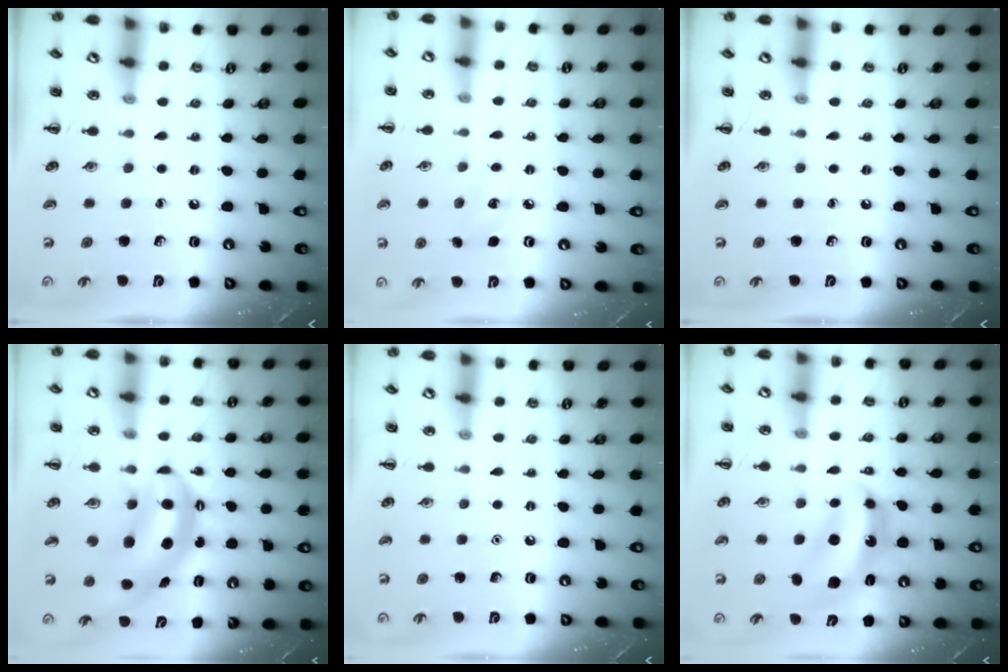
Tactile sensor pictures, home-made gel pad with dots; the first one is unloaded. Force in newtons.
{"total": 5.3, "press": 5.1, "slide": 1.5}
{"total": 0.0}
{"total": 7.1, "press": 6.9, "slide": 1.8}
{"total": 1.6, "press": 1.6, "slide": 0.1}
{"total": 8.2, "press": 7.9, "slide": 2.2}